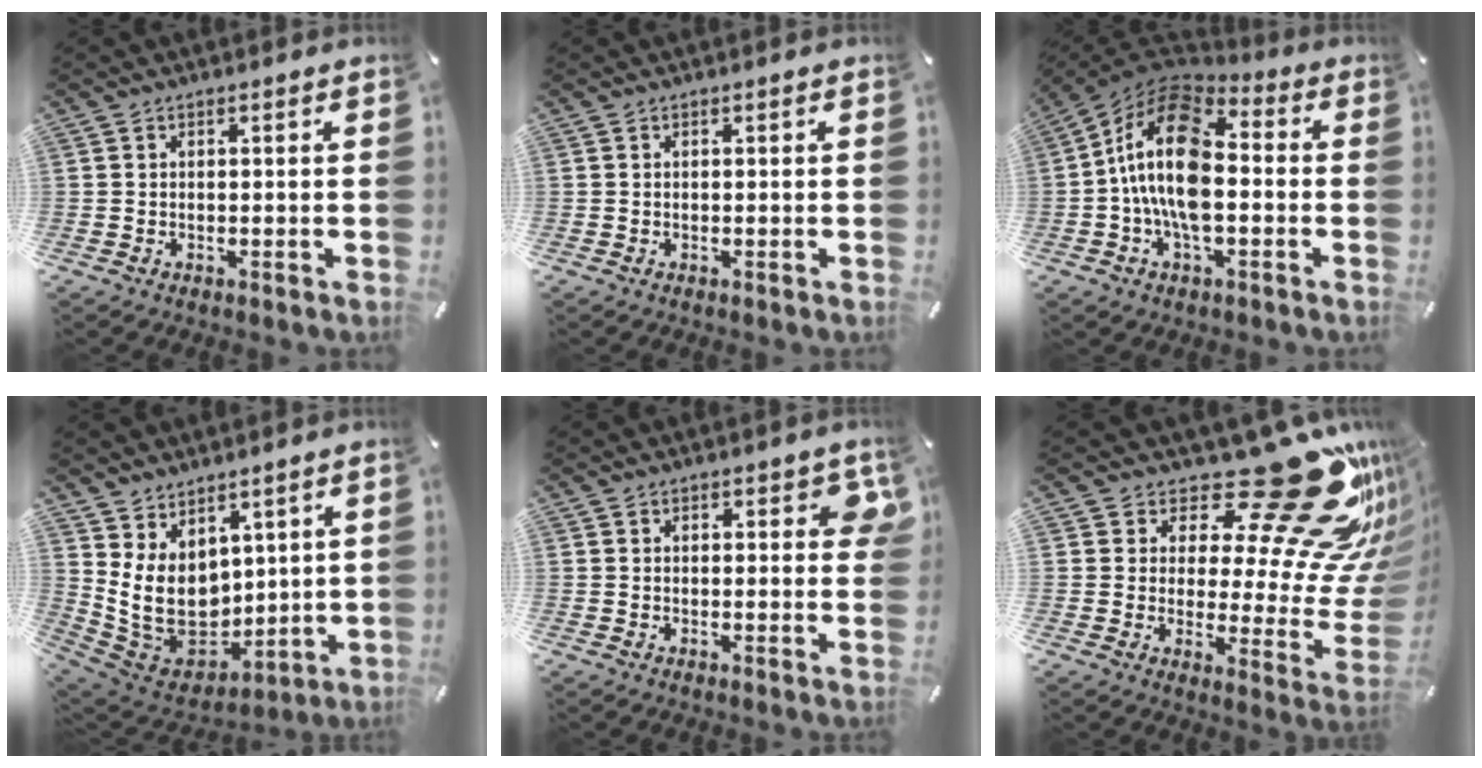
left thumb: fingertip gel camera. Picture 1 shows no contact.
{"total": 0.0}
{"total": 17.0, "force": [-1.7, 9.5, 14.0], "torque": [-0.286, 0.006, -0.033]}
{"total": 12.2, "force": [3.1, 9.9, 6.4], "torque": [-0.143, -0.037, 0.072]}
{"total": 4.4, "force": [2.0, 2.3, 3.2], "torque": [-0.026, -0.007, 0.027]}
{"total": 26.5, "force": [16.1, 9.5, 18.8], "torque": [-0.221, -0.138, 0.263]}